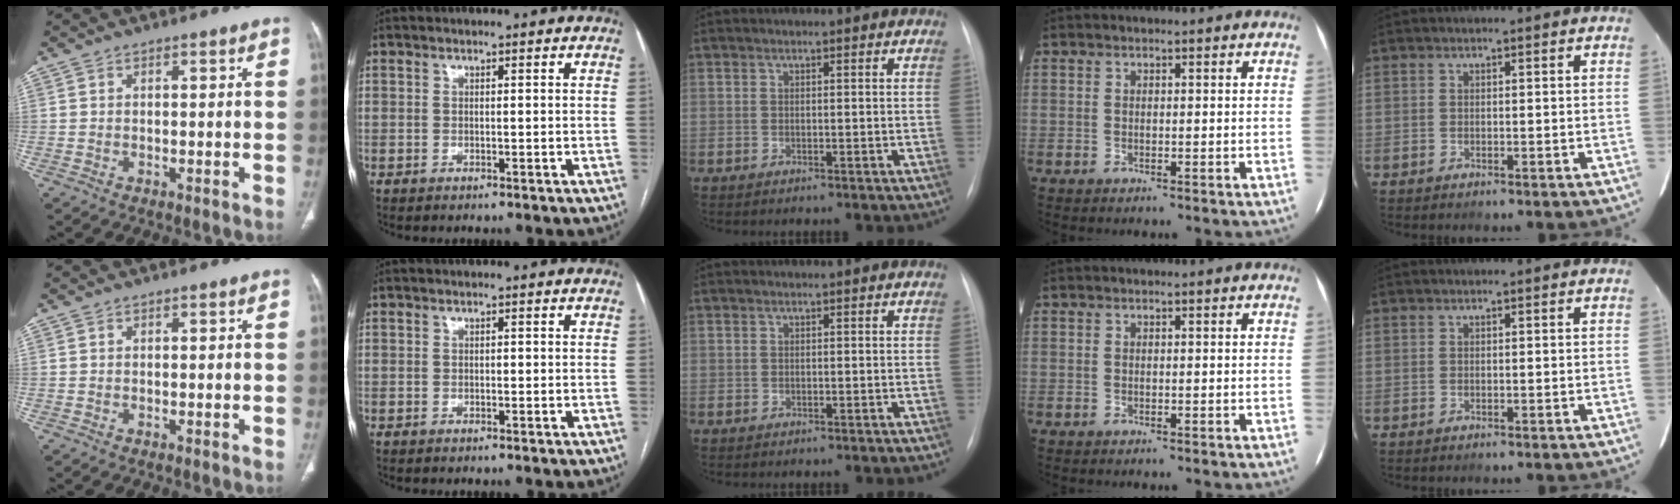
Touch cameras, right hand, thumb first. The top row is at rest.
{"index": {"total": 0.5, "force": [0.0, 0.3, 0.4], "torque": [-0.005, 0.000, 0.000]}}